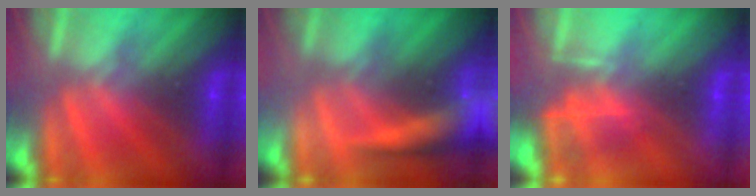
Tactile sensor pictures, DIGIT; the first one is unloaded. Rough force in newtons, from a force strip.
{"total": 8.6}
{"total": 4.6}